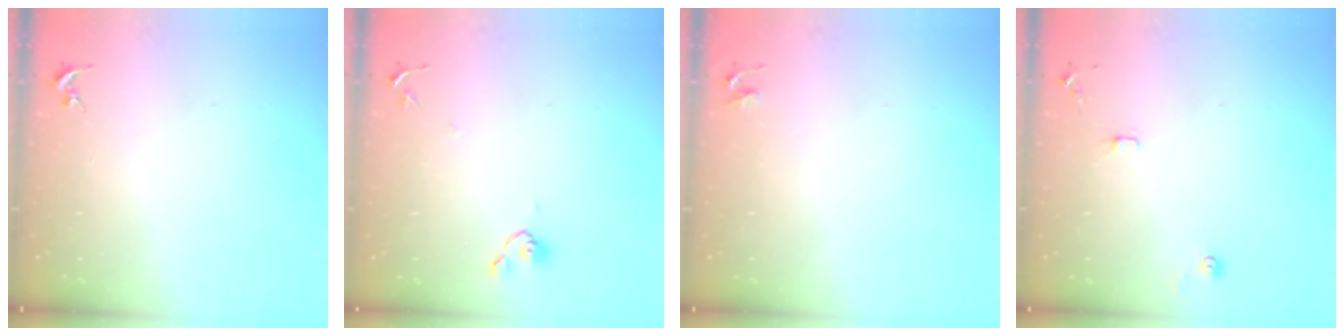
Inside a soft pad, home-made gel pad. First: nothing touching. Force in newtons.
{"total": 6.1, "press": 6.0, "slide": 0.6}
{"total": 3.2, "press": 3.2, "slide": 0.4}
{"total": 8.0, "press": 8.0, "slide": 0.7}